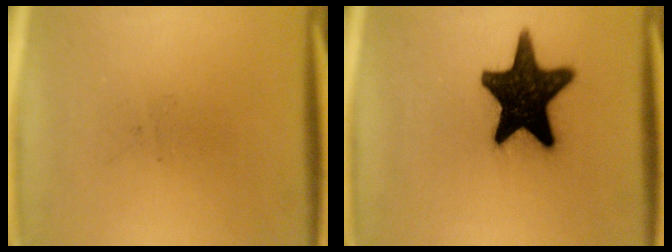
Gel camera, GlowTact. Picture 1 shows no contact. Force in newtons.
{"total": 18.2}